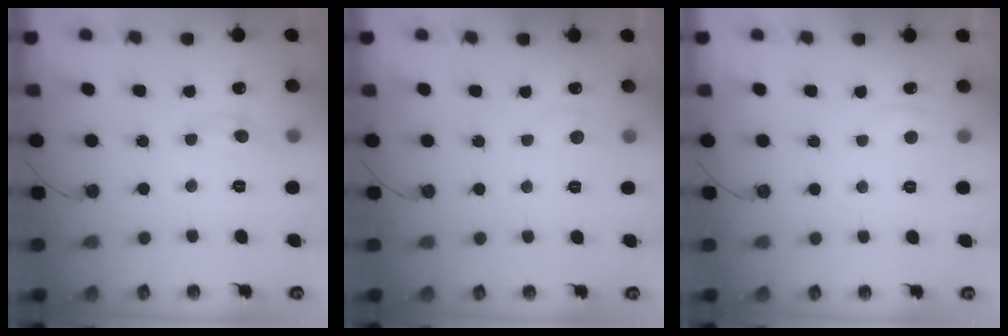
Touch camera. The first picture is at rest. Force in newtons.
{"total": 0.9, "press": 0.3, "slide": 0.8}
{"total": 1.5, "press": 1.3, "slide": 0.7}